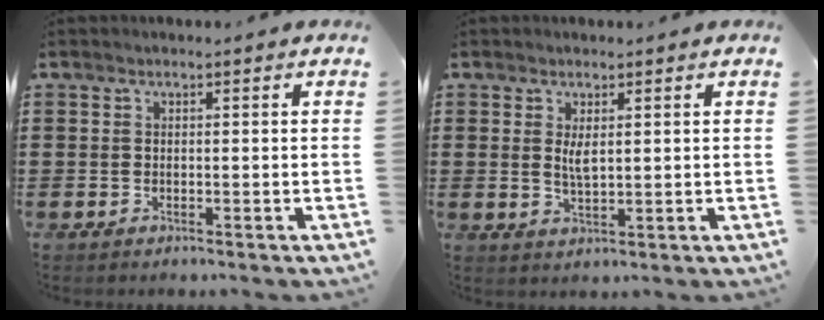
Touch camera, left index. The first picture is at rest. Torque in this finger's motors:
{"motor_torque": [0.03, 0.00, 0.08, 0.04]}